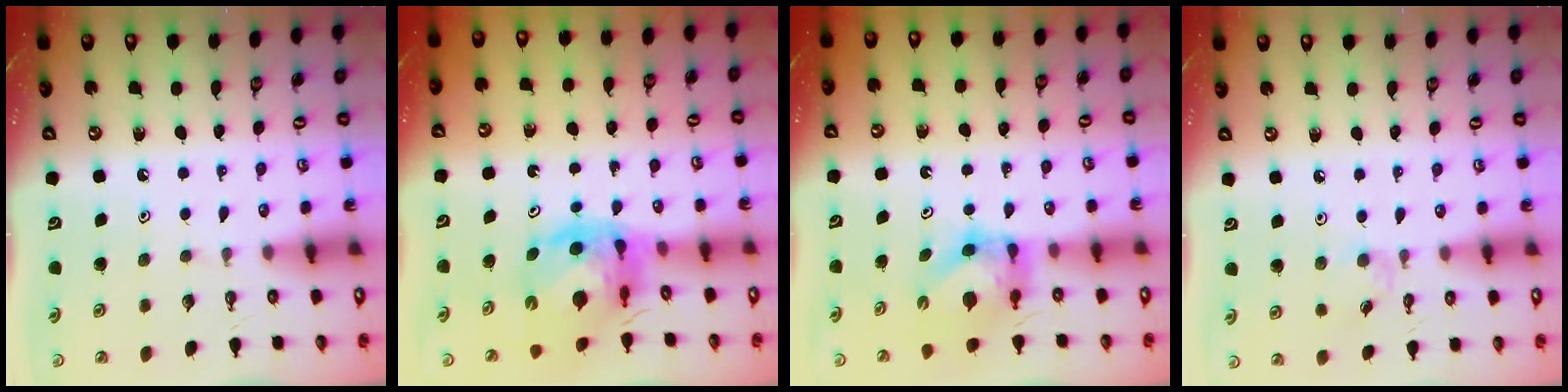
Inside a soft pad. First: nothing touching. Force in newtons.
{"total": 11.1, "press": 11.1, "slide": 1.2}
{"total": 6.0, "press": 6.0, "slide": 0.3}
{"total": 2.5, "press": 2.4, "slide": 0.4}